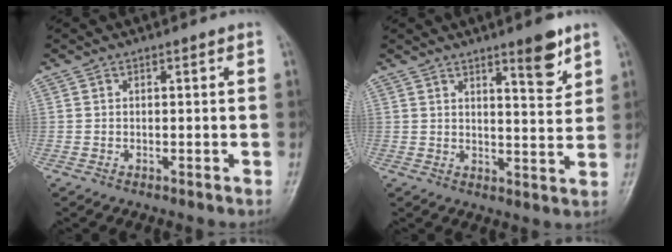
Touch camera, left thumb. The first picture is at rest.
{"total": 6.8, "force": [4.5, 1.4, 4.9], "torque": [-0.059, -0.033, 0.064]}